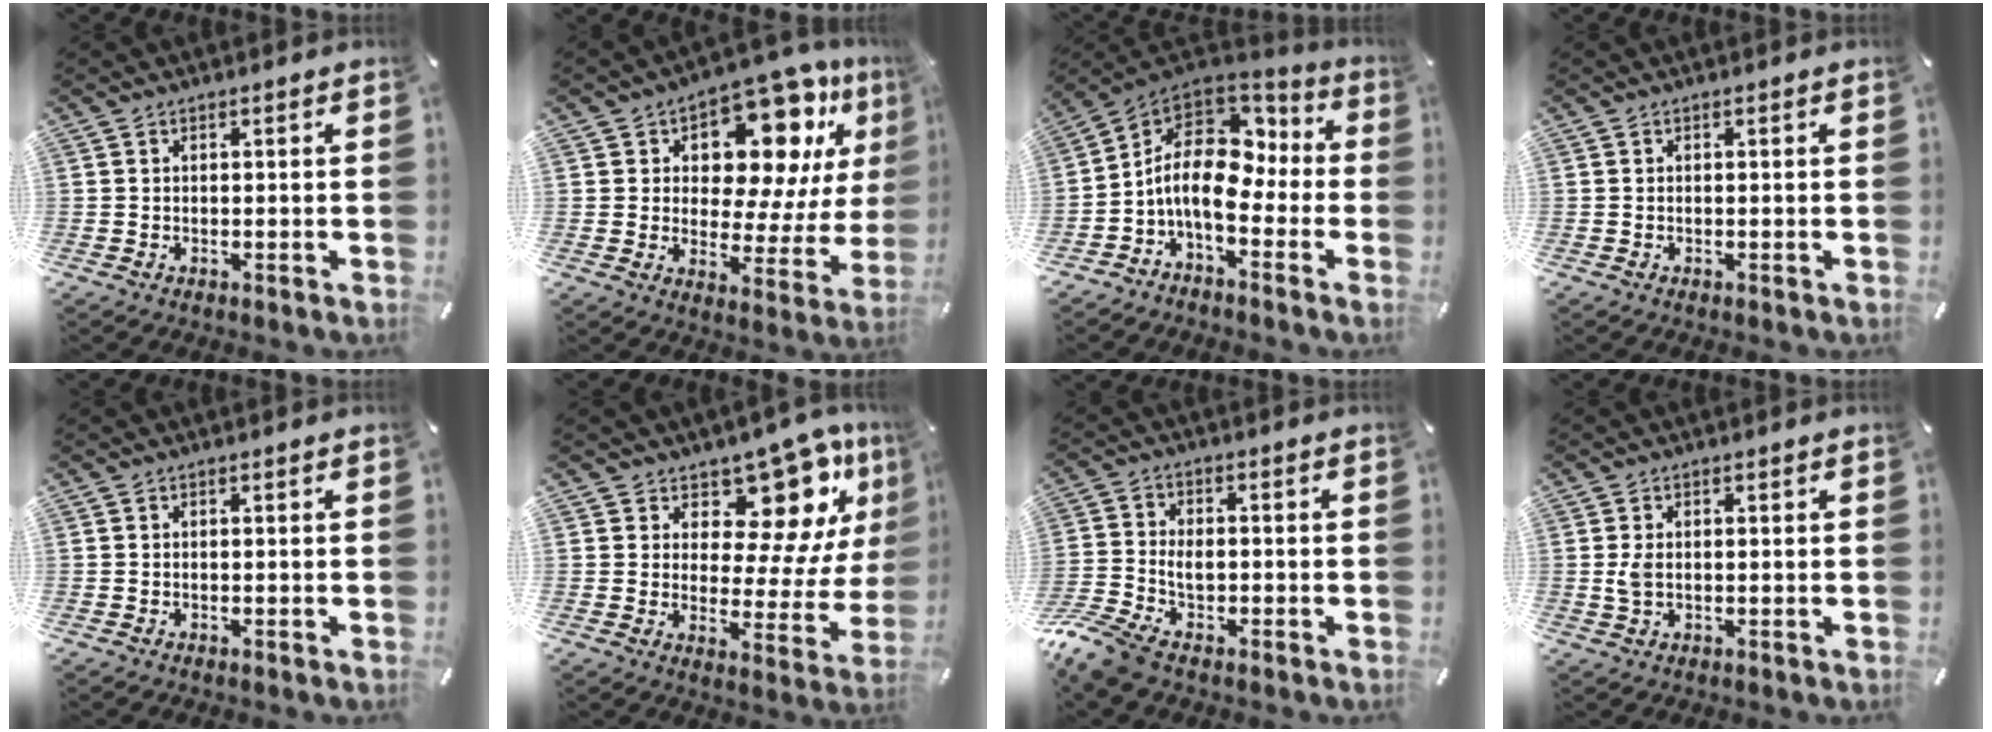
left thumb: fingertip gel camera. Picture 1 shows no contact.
{"total": 16.6, "force": [9.8, 8.8, 10.2], "torque": [-0.138, -0.079, 0.163]}
{"total": 12.5, "force": [-1.7, 8.0, 9.5], "torque": [-0.198, 0.000, -0.031]}
{"total": 0.0}
{"total": 0.0}
{"total": 16.8, "force": [11.7, 8.4, 8.8], "torque": [-0.096, -0.125, 0.192]}
{"total": 7.7, "force": [-3.5, 4.7, 5.0], "torque": [-0.113, 0.006, -0.065]}
{"total": 2.7, "force": [0.2, 1.6, 2.2], "torque": [-0.044, -0.002, -0.001]}